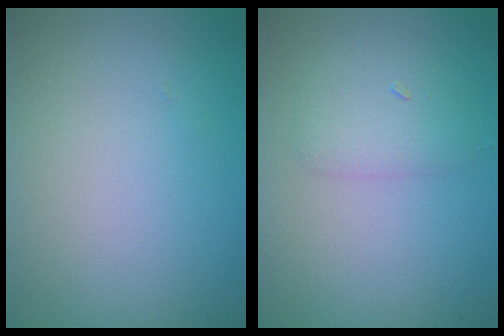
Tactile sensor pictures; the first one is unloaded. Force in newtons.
{"total": 2.1, "press": 2.1, "slide": 0.1}